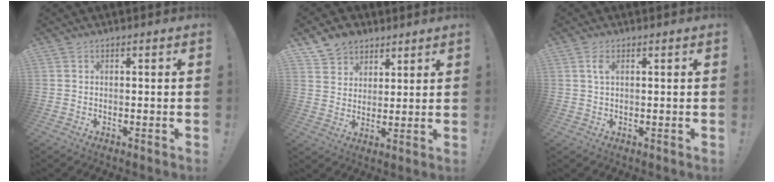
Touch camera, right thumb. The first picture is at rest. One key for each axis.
{"total": 8.1, "fx": 5.6, "fy": 5.7, "fz": 1.2, "tx": -0.027, "ty": -0.036, "tz": 0.115}
{"total": 2.6, "fx": 0.9, "fy": 1.1, "fz": 2.2, "tx": -0.038, "ty": 0.000, "tz": 0.013}